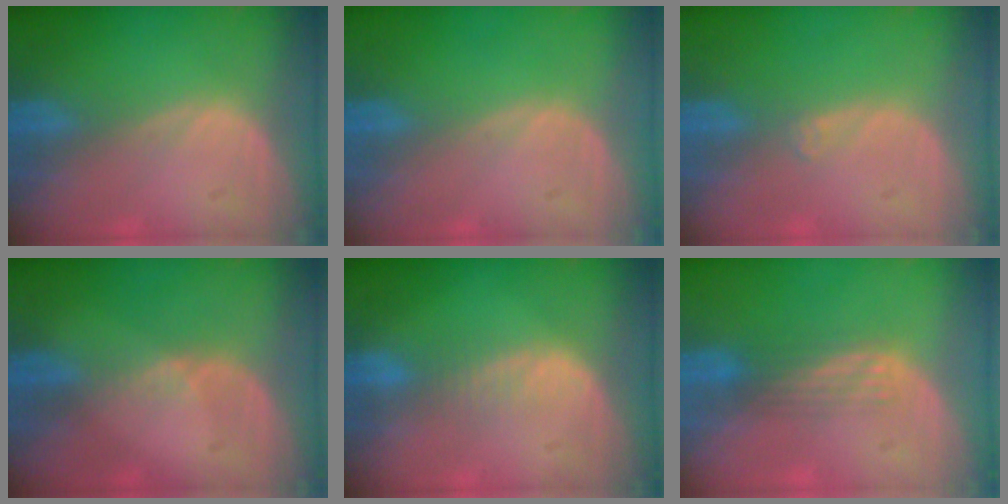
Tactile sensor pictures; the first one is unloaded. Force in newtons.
{"total": 0.0}
{"total": 0.9, "press": 0.7, "slide": 0.6}
{"total": 1.4, "press": 0.9, "slide": 1.1}
{"total": 2.4, "press": 2.4, "slide": 0.2}
{"total": 2.9, "press": 2.6, "slide": 1.3}